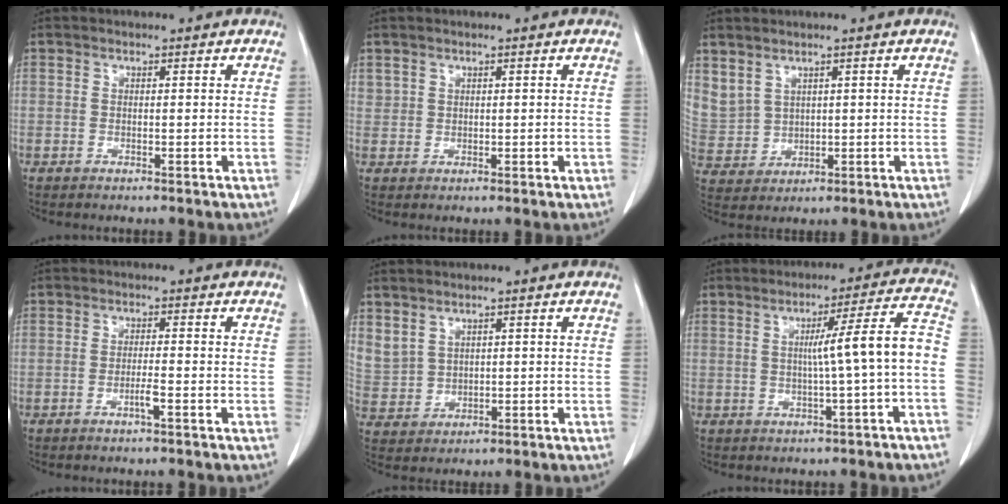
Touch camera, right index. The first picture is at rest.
{"total": 1.0, "force": [0.7, 0.8, 0.2], "torque": [0.000, 0.008, 0.015]}
{"total": 9.1, "force": [4.5, 7.1, 3.4], "torque": [-0.112, 0.017, 0.117]}
{"total": 3.0, "force": [-1.4, -0.1, 2.7], "torque": [-0.052, -0.001, -0.026]}
{"total": 6.5, "force": [3.6, 4.9, 2.3], "torque": [-0.070, 0.009, 0.091]}
{"total": 8.3, "force": [-1.1, -1.1, 8.1], "torque": [-0.115, 0.016, -0.013]}